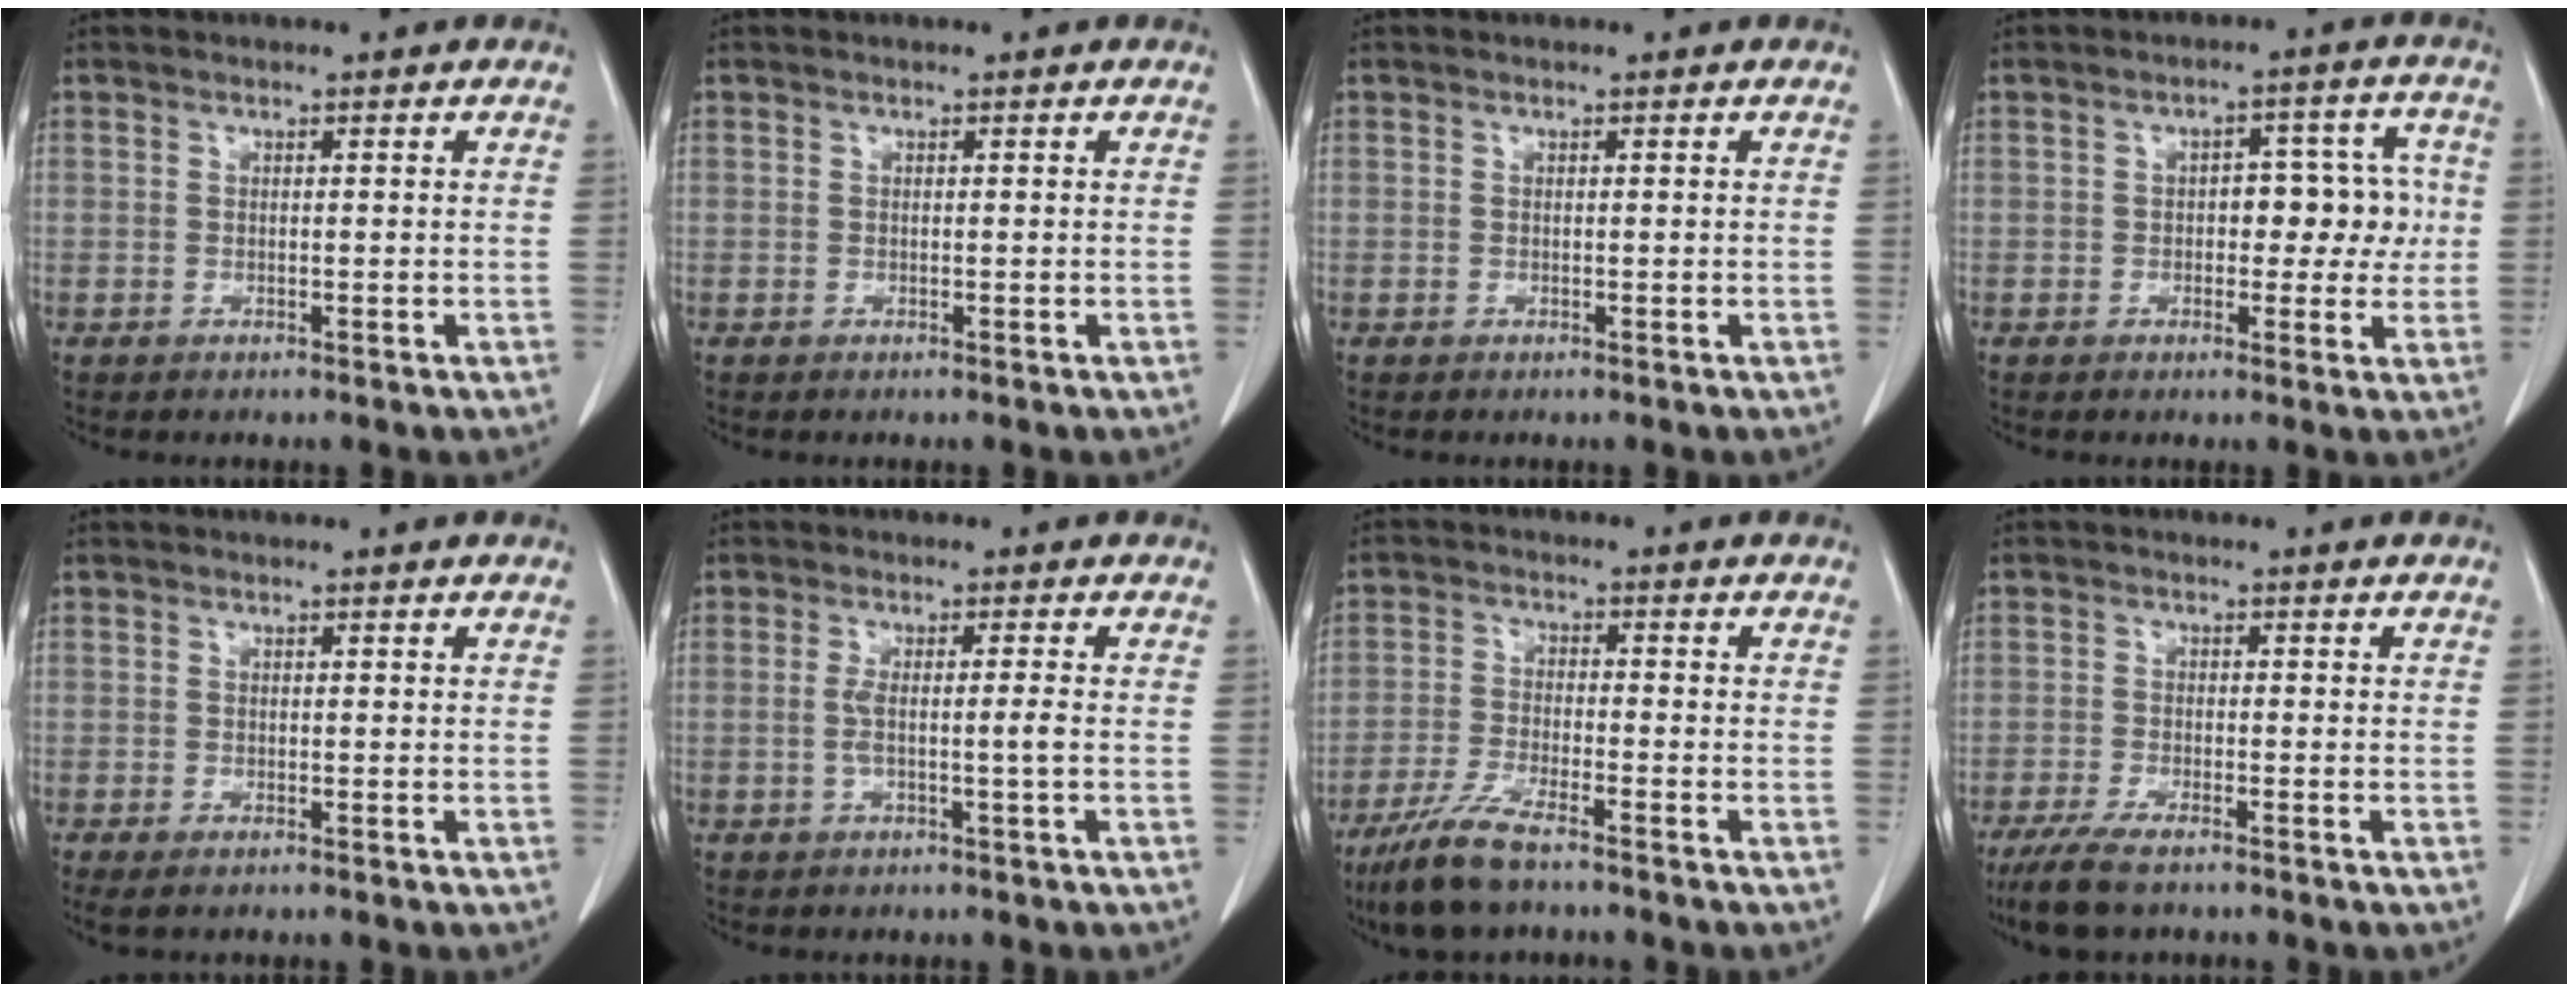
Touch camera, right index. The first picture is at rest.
{"total": 0.0}
{"total": 0.0}
{"total": 6.7, "force": [-0.1, 3.7, 5.7], "torque": [-0.062, 0.027, 0.002]}
{"total": 1.4, "force": [-0.9, 0.5, 1.0], "torque": [-0.017, -0.005, -0.011]}
{"total": 2.9, "force": [-0.6, -0.4, 2.8], "torque": [-0.056, 0.000, -0.008]}
{"total": 7.9, "force": [-6.0, 1.0, 5.0], "torque": [-0.108, -0.021, -0.113]}
{"total": 6.2, "force": [-4.8, 1.3, 3.7], "torque": [-0.073, -0.015, -0.082]}